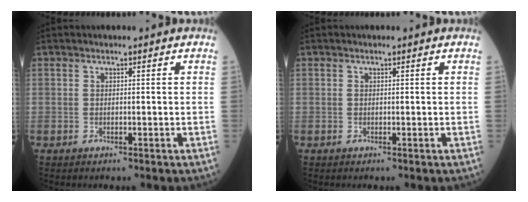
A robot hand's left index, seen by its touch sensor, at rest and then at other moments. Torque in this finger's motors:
{"motor_torque": [0.43, 0.01, 0.02, 0.01]}